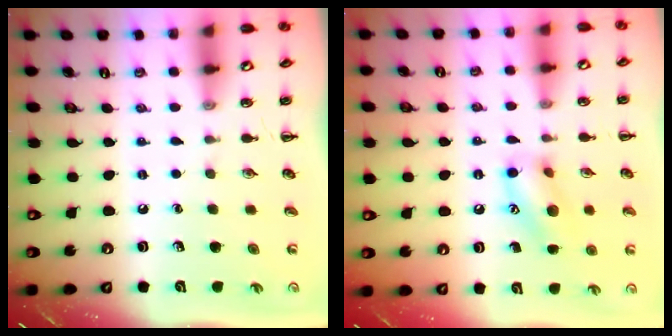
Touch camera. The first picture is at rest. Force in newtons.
{"total": 12.6, "press": 12.5, "slide": 1.6}